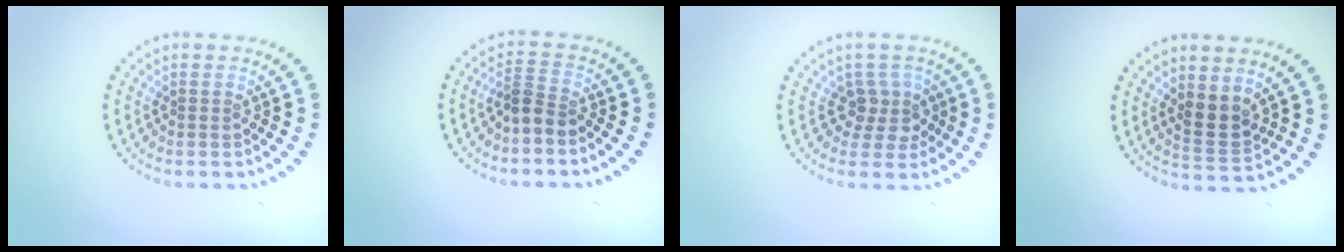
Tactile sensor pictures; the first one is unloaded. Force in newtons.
{"total": 2.4, "press": 1.8, "slide": 1.6}
{"total": 2.6, "press": 2.1, "slide": 1.6}
{"total": 2.6, "press": 2.2, "slide": 1.2}